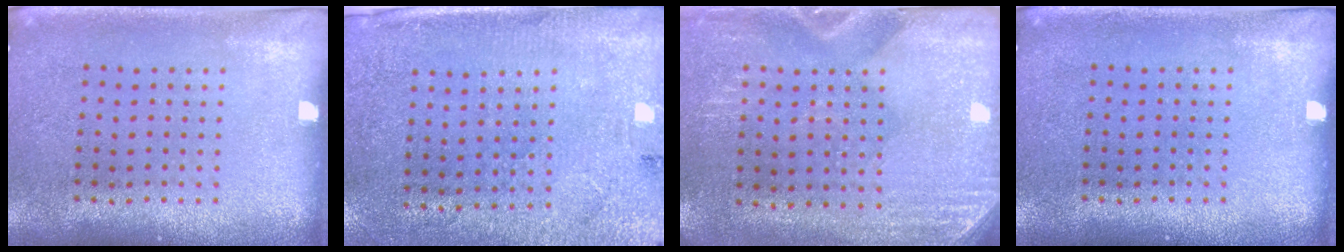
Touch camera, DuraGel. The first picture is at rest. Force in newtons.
{"total": 2.7, "press": 2.3, "slide": 1.4}
{"total": 2.8, "press": 2.5, "slide": 1.3}
{"total": 0.0}